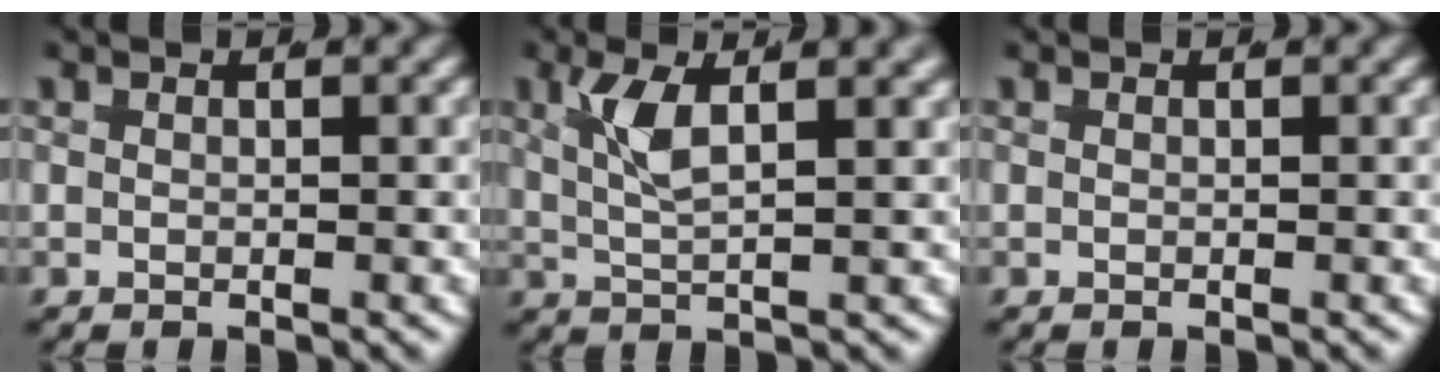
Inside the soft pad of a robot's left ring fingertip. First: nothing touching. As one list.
[{"total": 3.3, "force": [0.8, 0.9, 3.1], "torque": [-0.075, -0.004, 0.017]}, {"total": 0.0}]